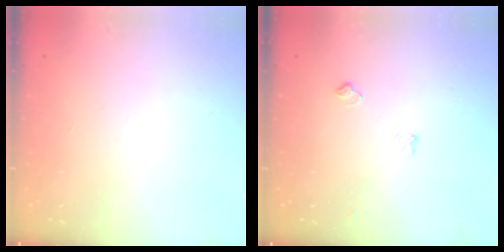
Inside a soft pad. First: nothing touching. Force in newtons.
{"total": 5.1, "press": 5.0, "slide": 0.7}